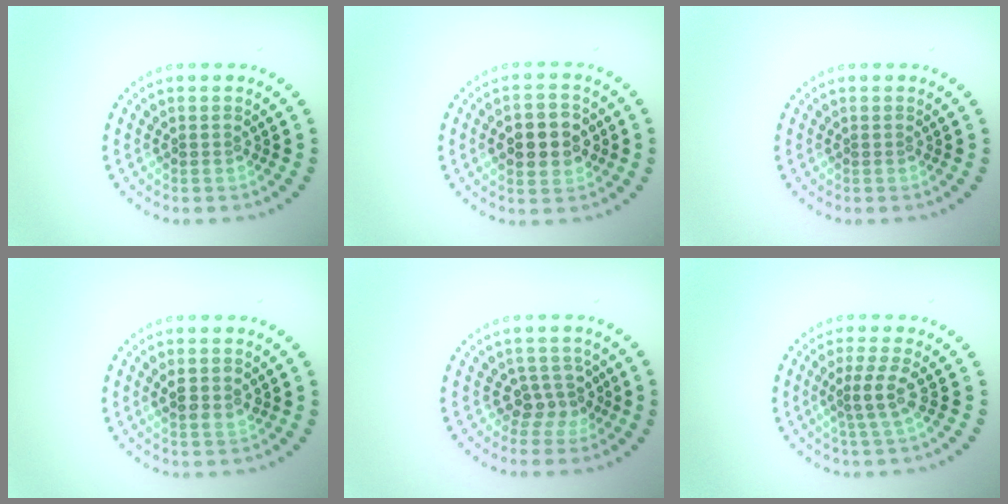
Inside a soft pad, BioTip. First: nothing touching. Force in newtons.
{"total": 4.7, "press": 4.7, "slide": 0.4}
{"total": 0.0}
{"total": 2.0, "press": 1.9, "slide": 0.5}
{"total": 2.5, "press": 2.0, "slide": 1.6}
{"total": 2.5, "press": 1.8, "slide": 1.7}